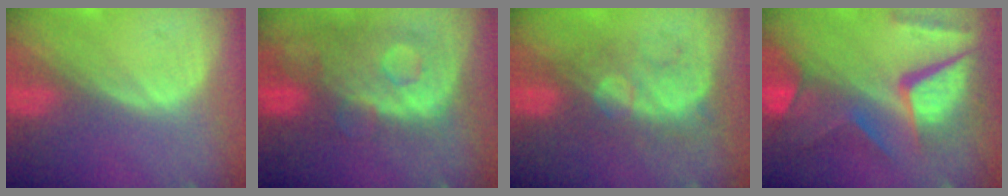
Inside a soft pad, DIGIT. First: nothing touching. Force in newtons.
{"total": 11.1, "press": 9.7, "slide": 5.4}
{"total": 8.8, "press": 7.6, "slide": 4.4}
{"total": 11.8, "press": 9.8, "slide": 6.6}